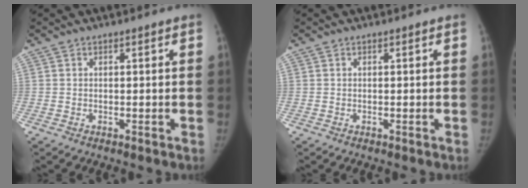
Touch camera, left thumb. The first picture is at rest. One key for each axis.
{"total": 0.0}